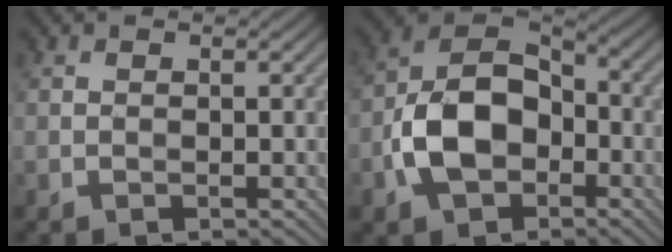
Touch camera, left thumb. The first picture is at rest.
{"total": 10.9, "force": [-3.3, 7.2, 7.5], "torque": [-0.158, 0.000, -0.076]}